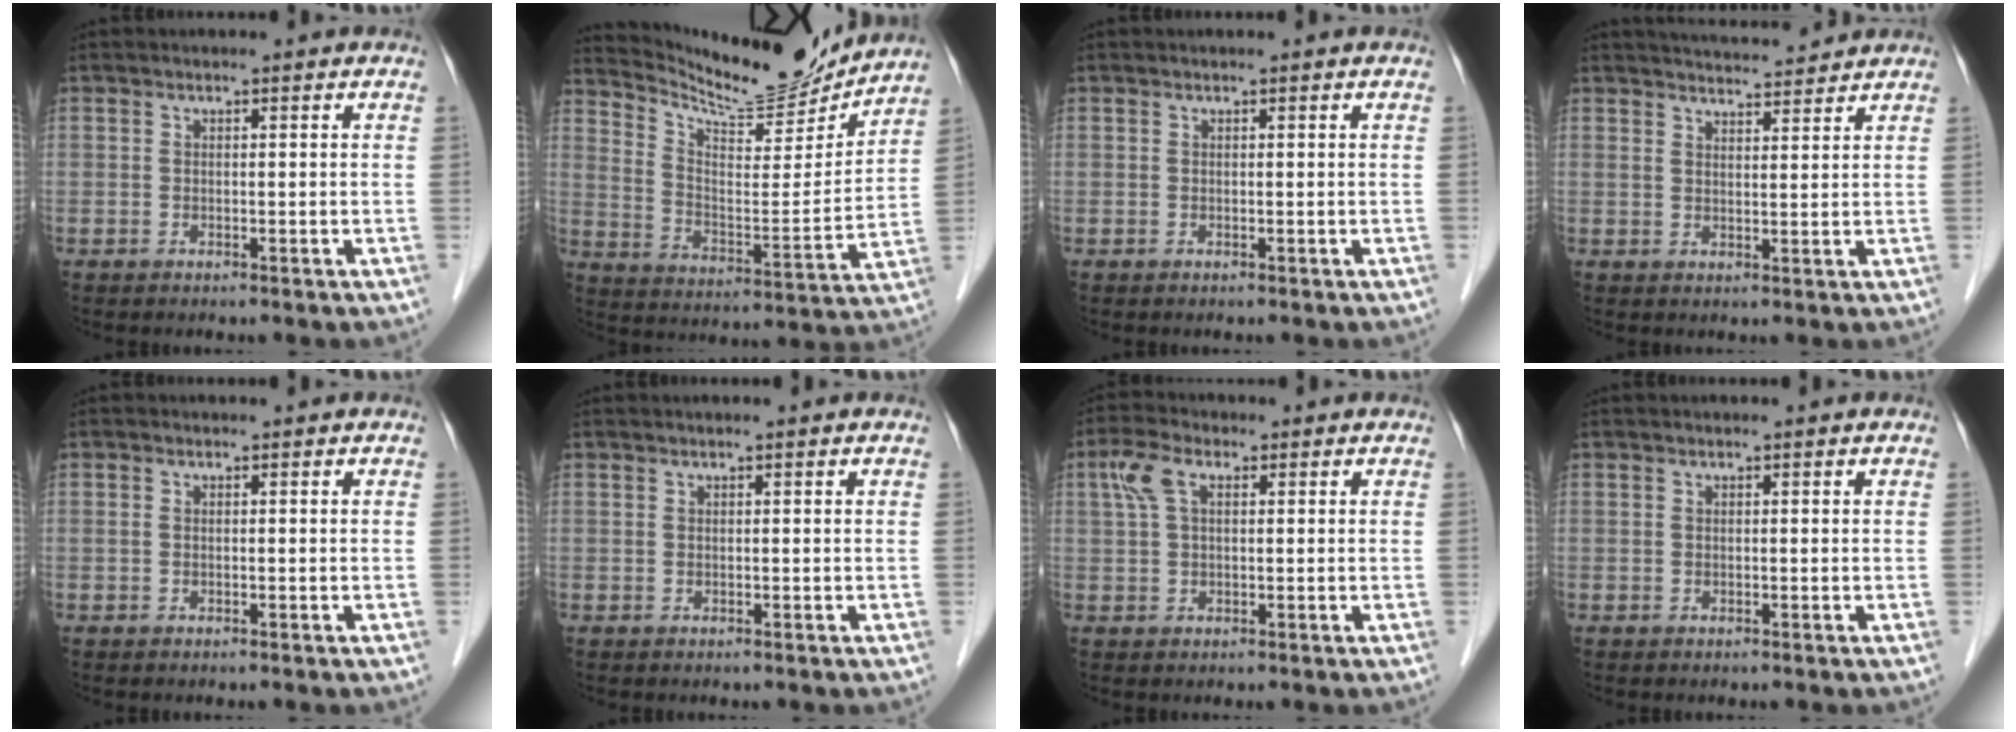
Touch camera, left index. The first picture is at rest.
{"total": 15.5, "force": [15.1, 0.8, 3.5], "torque": [-0.076, -0.033, 0.241]}
{"total": 0.0}
{"total": 7.2, "force": [7.0, 0.4, 1.7], "torque": [-0.030, 0.014, 0.101]}
{"total": 0.0}
{"total": 0.5, "force": [0.4, -0.2, 0.3], "torque": [-0.017, 0.003, 0.016]}
{"total": 3.9, "force": [1.4, 1.9, 3.1], "torque": [-0.079, 0.022, 0.032]}
{"total": 0.0}